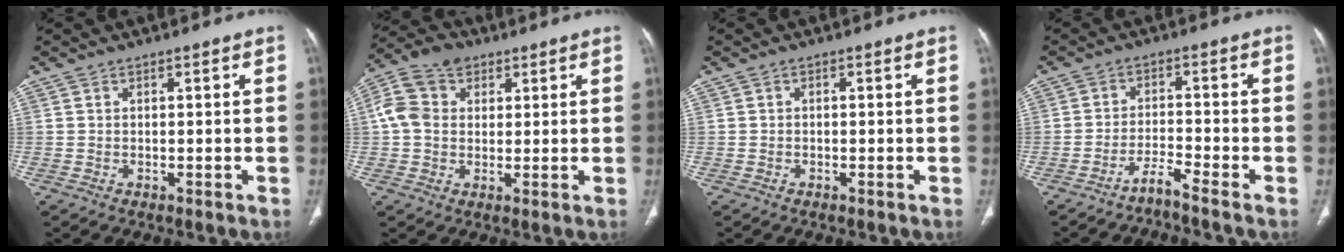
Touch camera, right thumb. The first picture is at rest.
{"total": 9.6, "force": [2.3, 7.7, 5.2], "torque": [-0.096, 0.021, 0.035]}
{"total": 0.0}
{"total": 3.2, "force": [-2.9, -0.8, 1.2], "torque": [-0.030, 0.013, -0.060]}